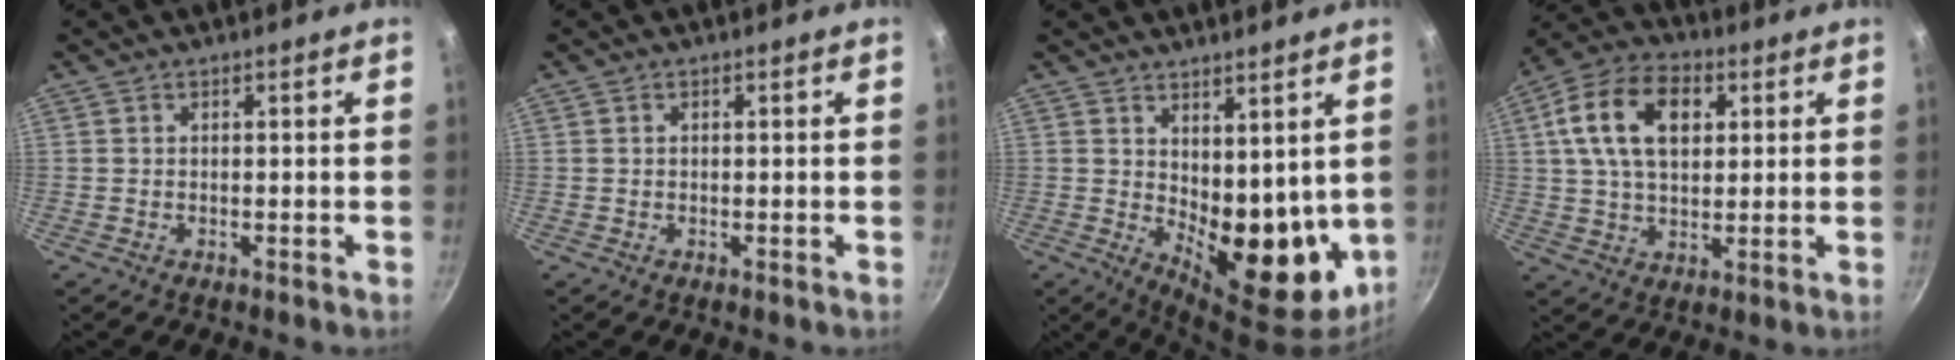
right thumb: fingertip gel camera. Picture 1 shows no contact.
{"total": 0.0}
{"total": 13.1, "force": [3.2, 6.9, 10.7], "torque": [-0.116, -0.053, 0.065]}
{"total": 15.2, "force": [4.2, 9.6, 11.0], "torque": [-0.181, 0.008, 0.060]}